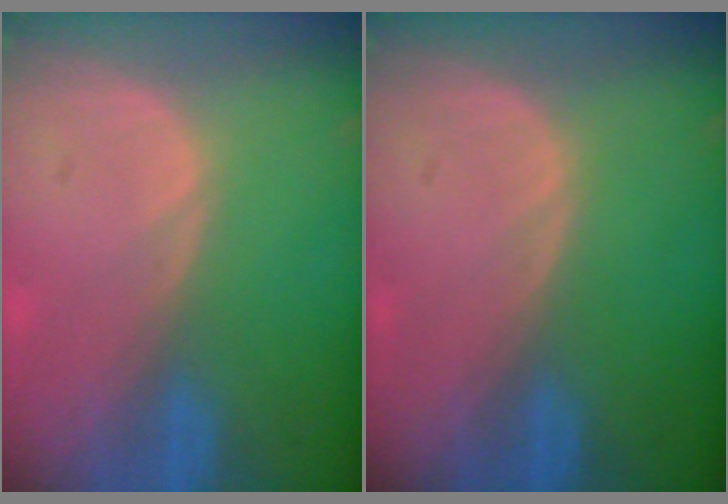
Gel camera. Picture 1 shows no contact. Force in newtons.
{"total": 0.0}